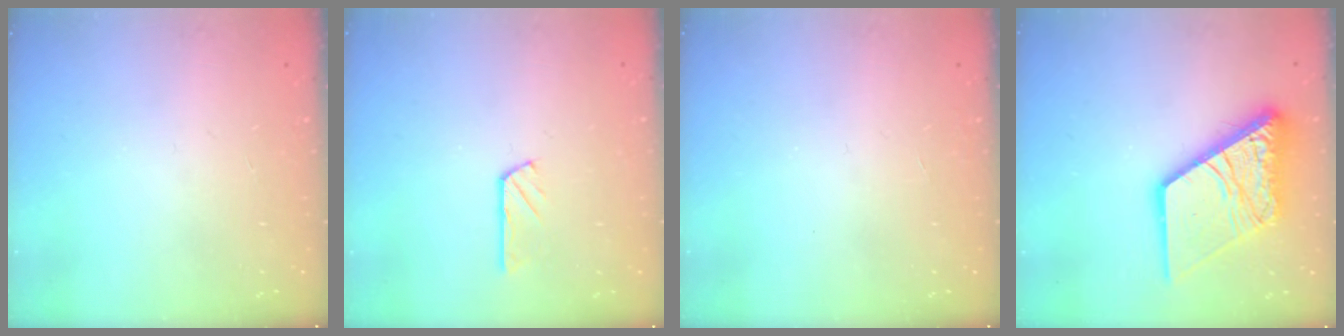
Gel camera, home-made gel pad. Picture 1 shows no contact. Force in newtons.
{"total": 2.7, "press": 2.7, "slide": 0.1}
{"total": 0.0}
{"total": 18.7, "press": 18.6, "slide": 2.2}